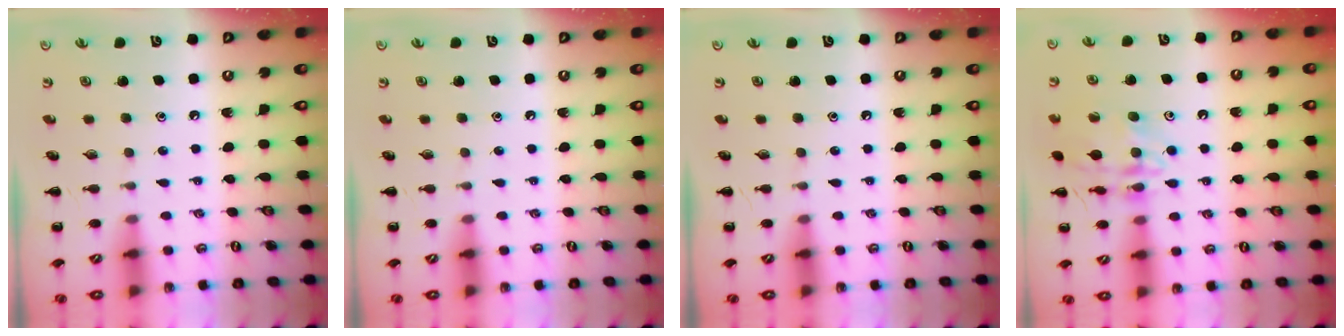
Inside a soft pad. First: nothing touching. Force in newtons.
{"total": 0.0}
{"total": 0.0}
{"total": 14.0, "press": 13.9, "slide": 1.3}